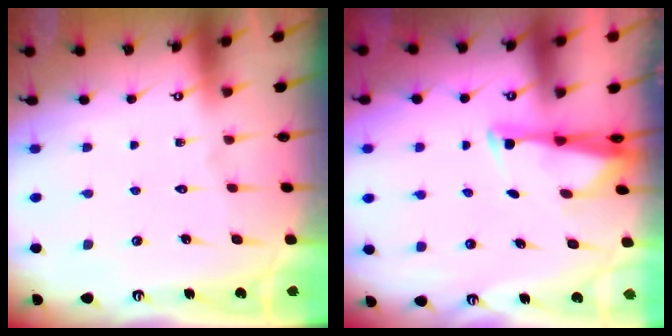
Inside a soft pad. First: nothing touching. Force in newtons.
{"total": 2.9, "press": 2.8, "slide": 0.7}